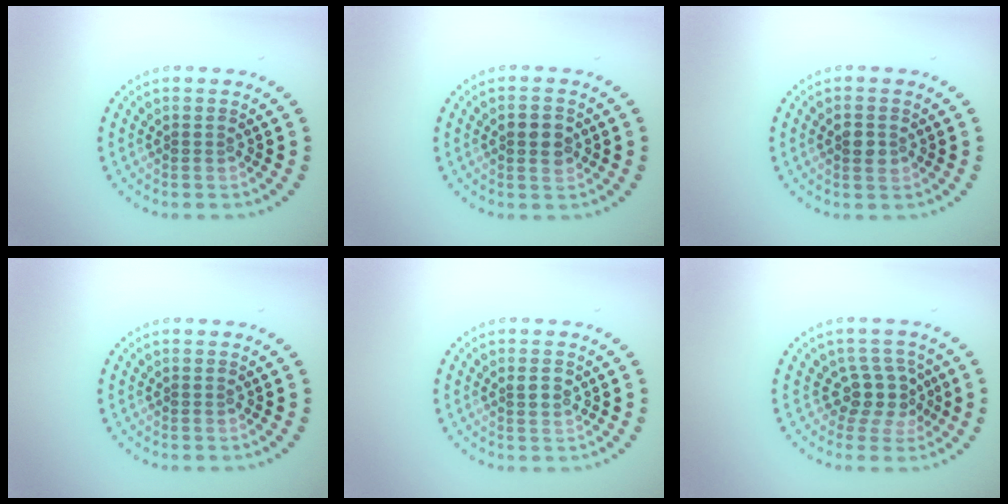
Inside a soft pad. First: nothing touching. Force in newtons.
{"total": 2.7, "press": 2.7, "slide": 0.1}
{"total": 2.2, "press": 2.2, "slide": 0.1}
{"total": 0.0}
{"total": 1.0, "press": 1.0, "slide": 0.1}
{"total": 3.1, "press": 2.4, "slide": 2.0}